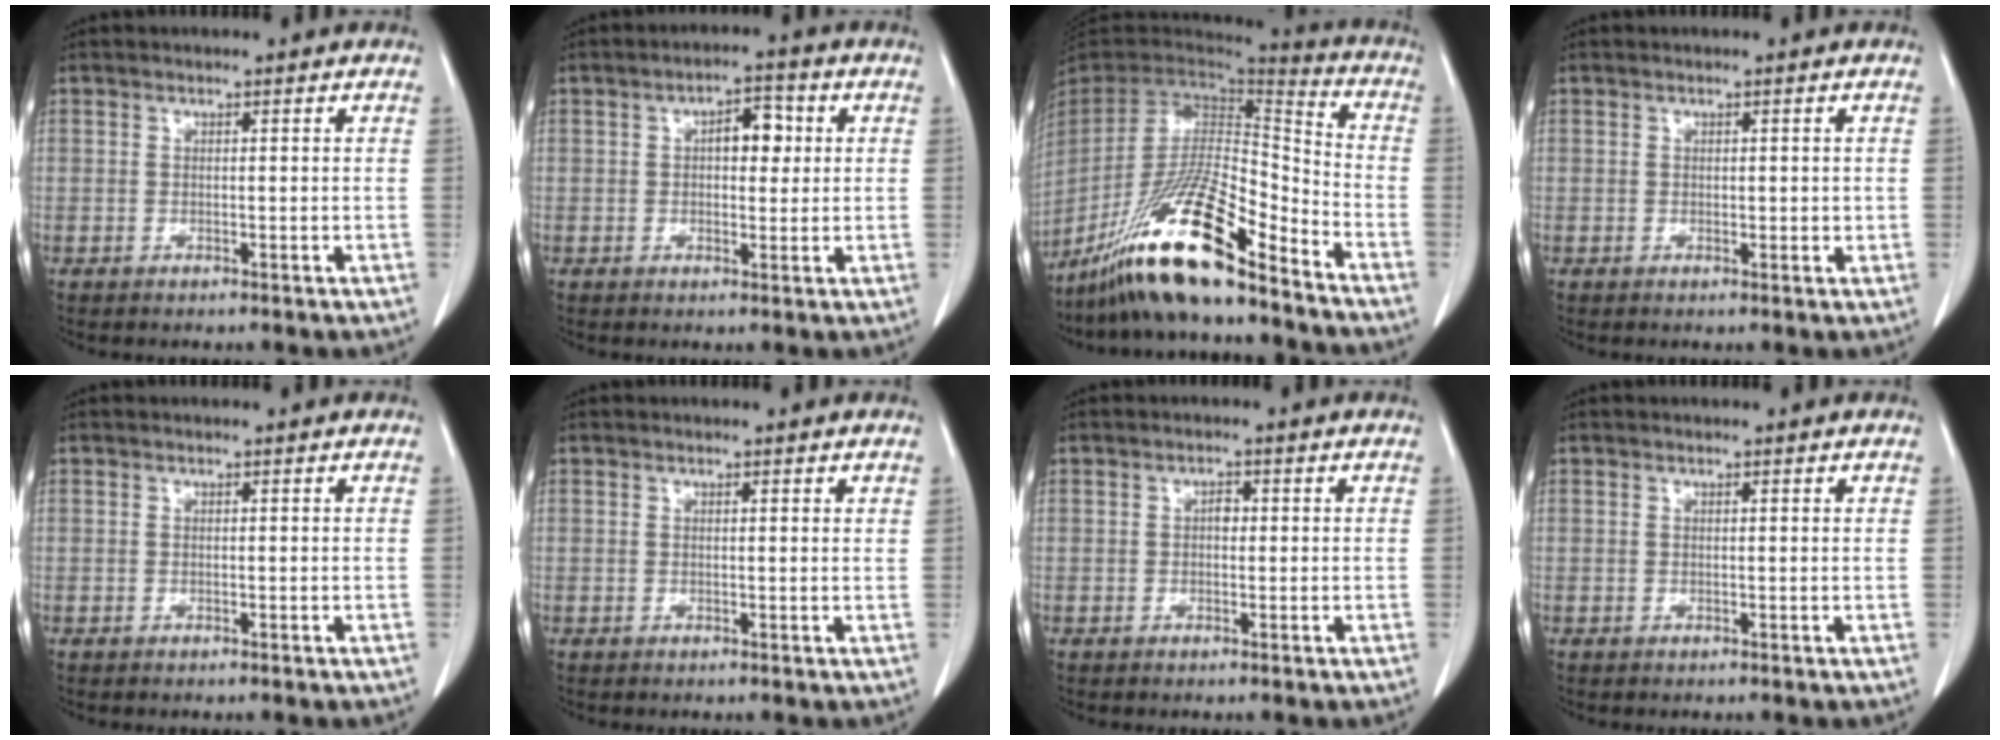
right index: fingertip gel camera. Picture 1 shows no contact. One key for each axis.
{"total": 5.0, "fx": 1.0, "fy": 2.4, "fz": 4.2, "tx": -0.061, "ty": 0.016, "tz": 0.014}
{"total": 19.6, "fx": -14.0, "fy": 2.2, "fz": 13.5, "tx": -0.281, "ty": -0.028, "tz": -0.259}
{"total": 1.4, "fx": 0.1, "fy": 0.7, "fz": 1.1, "tx": -0.014, "ty": -0.003, "tz": 0.005}
{"total": 0.0}
{"total": 0.8, "fx": 0.6, "fy": 0.1, "fz": 0.5, "tx": -0.007, "ty": 0.000, "tz": 0.008}
{"total": 1.3, "fx": 0.1, "fy": 0.8, "fz": 1.0, "tx": -0.013, "ty": 0.004, "tz": 0.000}
{"total": 0.0}